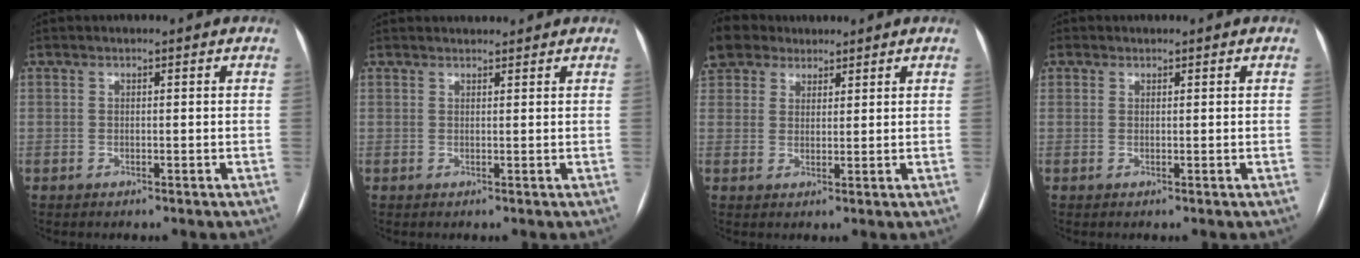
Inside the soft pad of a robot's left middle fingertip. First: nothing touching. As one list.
[{"total": 2.7, "force": [2.6, 0.6, 0.4], "torque": [-0.006, 0.024, 0.038]}, {"total": 7.5, "force": [5.8, 4.5, 1.5], "torque": [-0.035, 0.033, 0.112]}, {"total": 0.6, "force": [0.3, 0.5, 0.0], "torque": [0.004, 0.000, 0.004]}]